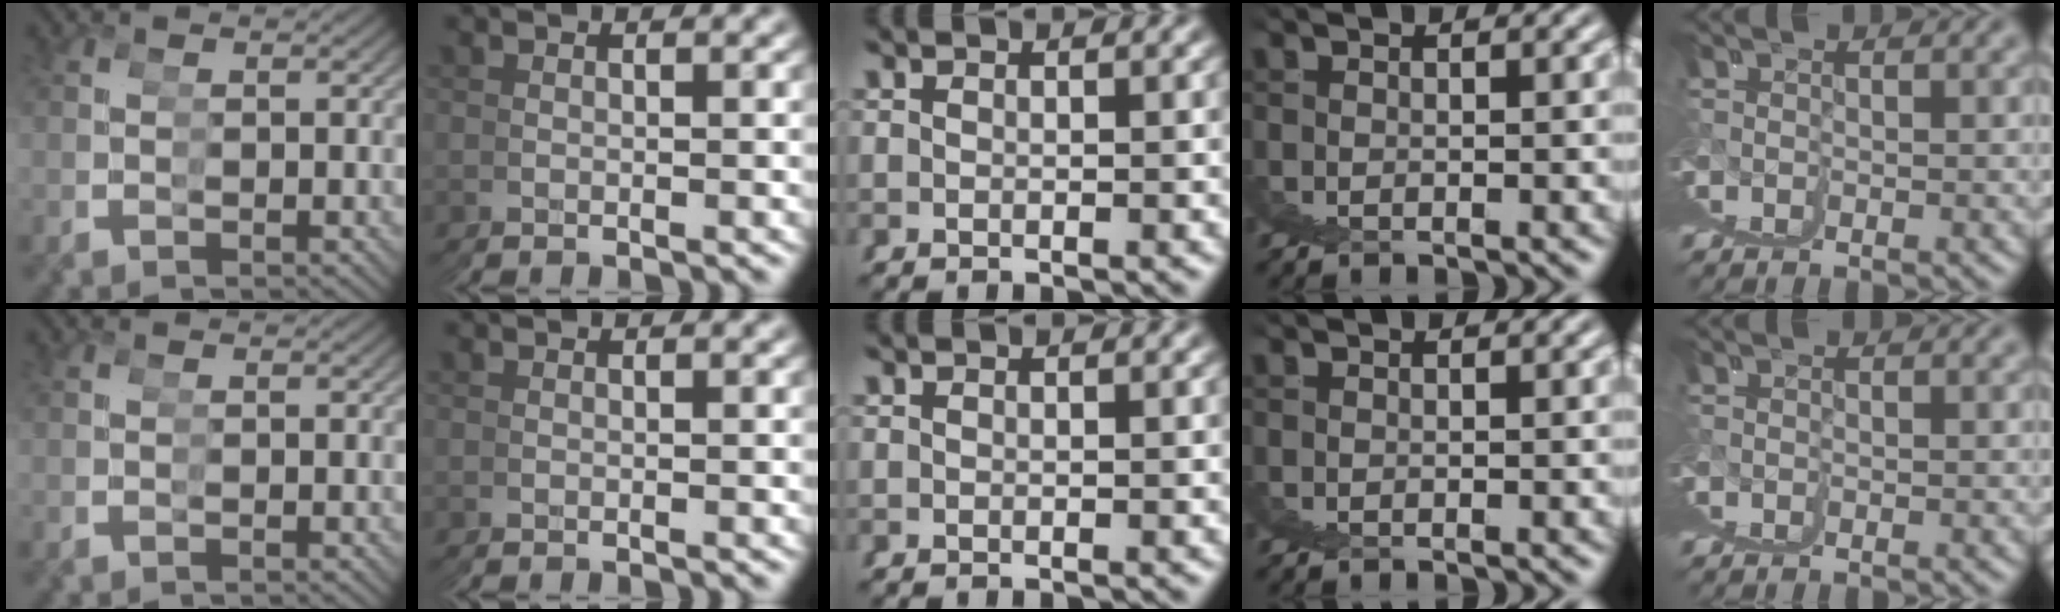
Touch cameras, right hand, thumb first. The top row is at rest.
{}